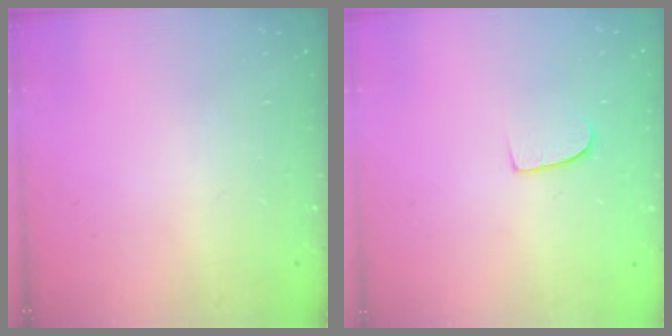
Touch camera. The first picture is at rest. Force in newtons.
{"total": 6.5, "press": 6.5, "slide": 0.5}